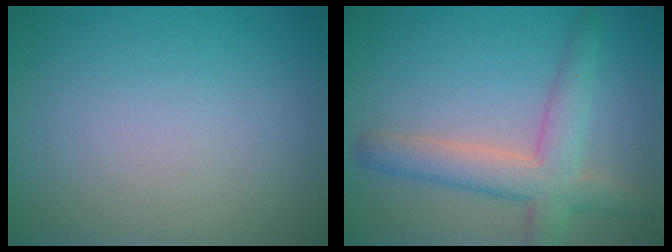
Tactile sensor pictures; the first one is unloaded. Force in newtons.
{"total": 5.0, "press": 5.0, "slide": 0.3}